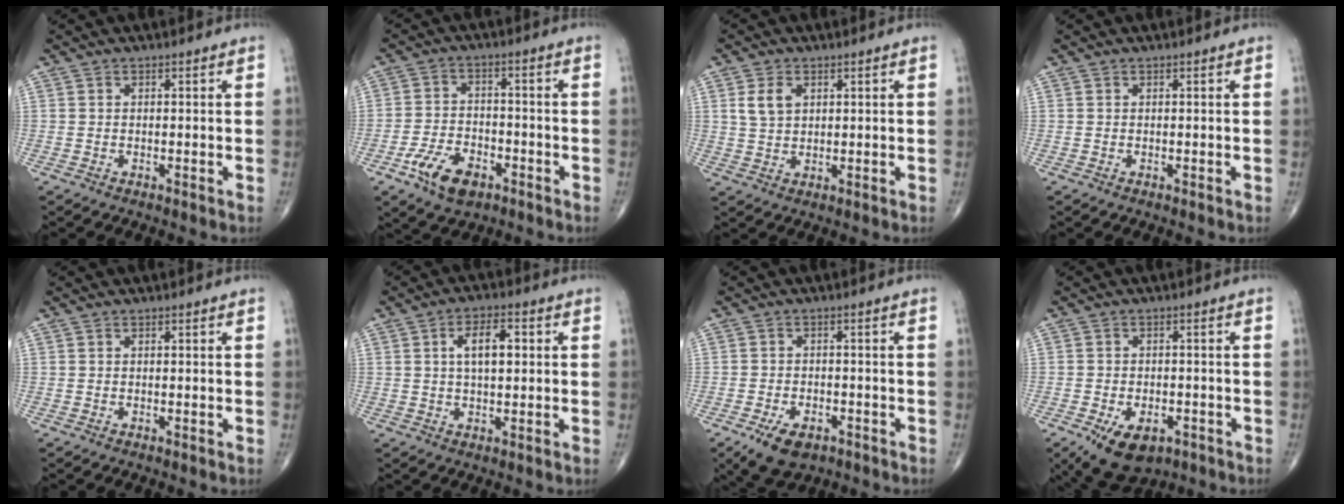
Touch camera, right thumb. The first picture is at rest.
{"total": 9.0, "force": [-4.8, 5.2, 5.6], "torque": [-0.092, 0.020, -0.085]}
{"total": 4.5, "force": [1.5, 3.0, 3.0], "torque": [-0.050, -0.004, 0.033]}
{"total": 0.0}
{"total": 0.0}
{"total": 7.0, "force": [1.3, 3.4, 6.0], "torque": [-0.091, 0.009, 0.020]}
{"total": 7.3, "force": [-4.2, 4.2, 4.4], "torque": [-0.068, 0.008, -0.064]}
{"total": 10.0, "force": [-5.3, 5.8, 6.1], "torque": [-0.086, 0.012, -0.073]}